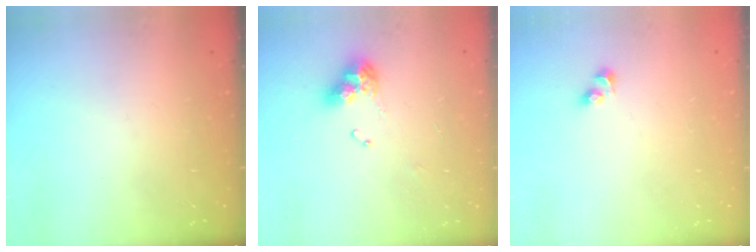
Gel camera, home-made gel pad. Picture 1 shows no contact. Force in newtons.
{"total": 9.4, "press": 9.4, "slide": 1.1}
{"total": 2.7, "press": 2.5, "slide": 1.2}